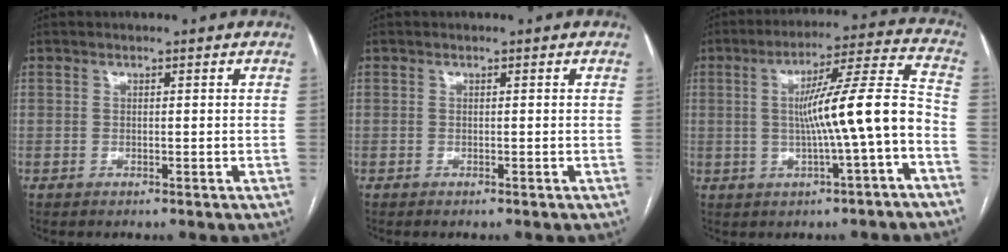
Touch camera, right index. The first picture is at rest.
{"total": 0.0}
{"total": 12.4, "force": [-2.2, -0.2, 12.2], "torque": [-0.188, 0.022, -0.034]}